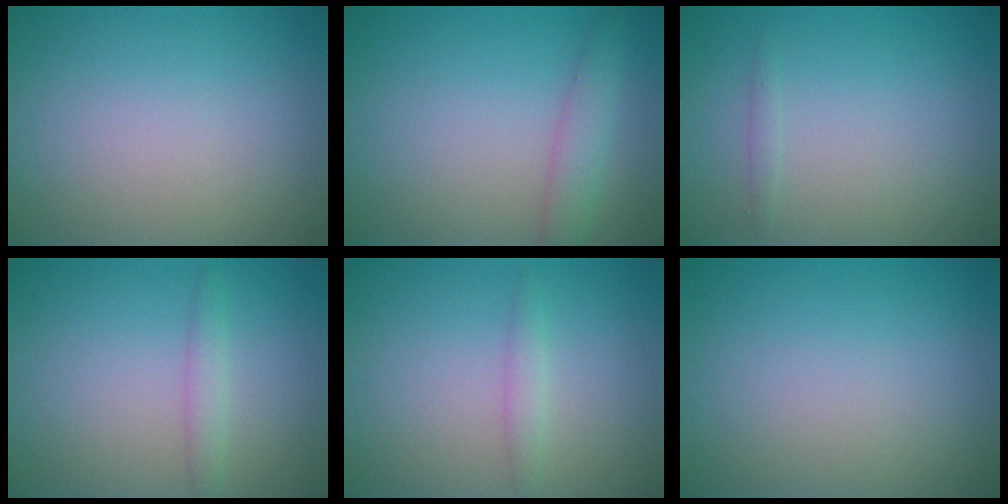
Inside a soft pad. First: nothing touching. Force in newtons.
{"total": 2.5, "press": 2.5, "slide": 0.1}
{"total": 0.5, "press": 0.5, "slide": 0.0}
{"total": 1.4, "press": 1.4, "slide": 0.0}
{"total": 1.3, "press": 1.3, "slide": 0.0}
{"total": 0.0}